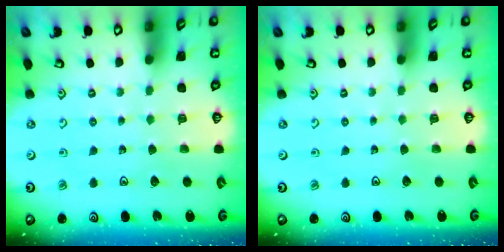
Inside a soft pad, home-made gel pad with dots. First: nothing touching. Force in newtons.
{"total": 0.0}